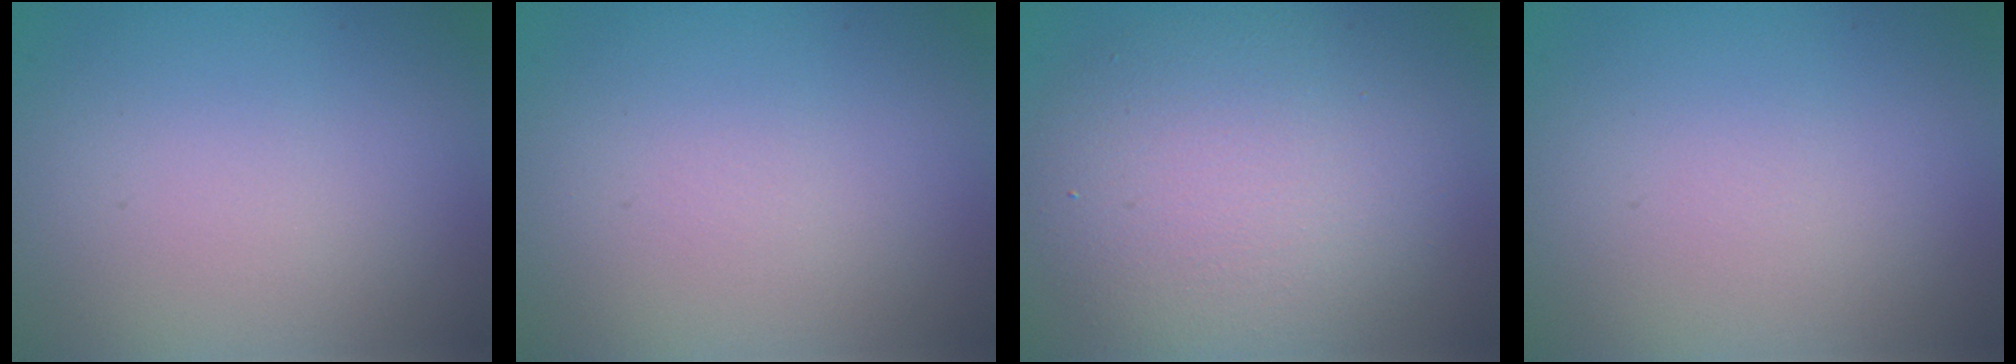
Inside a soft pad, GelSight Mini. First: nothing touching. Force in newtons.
{"total": 0.0}
{"total": 7.0, "press": 7.0, "slide": 0.3}
{"total": 0.0}